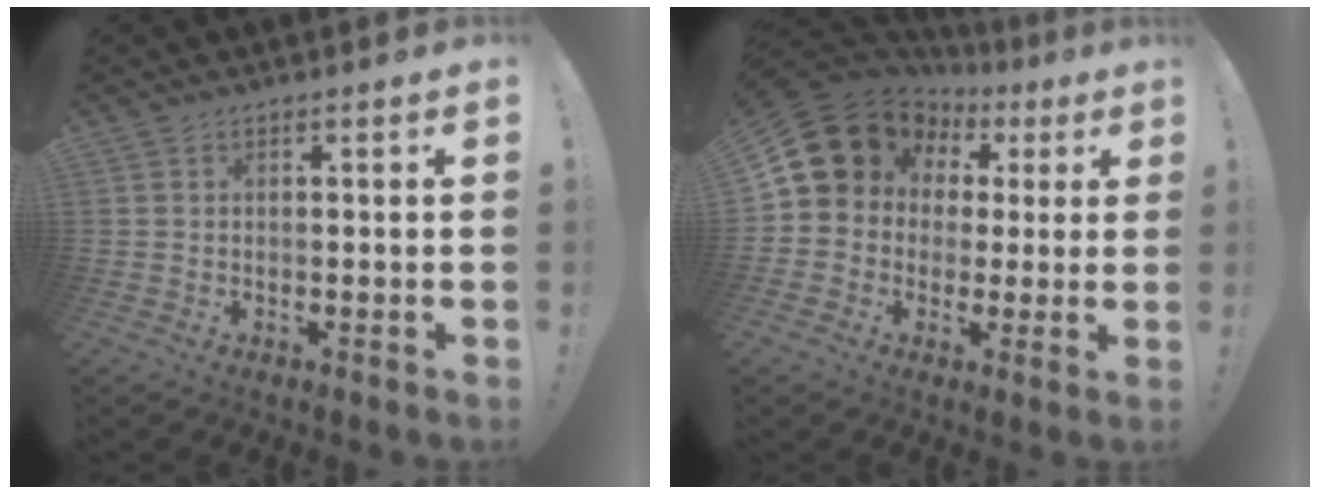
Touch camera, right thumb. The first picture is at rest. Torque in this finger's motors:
{"motor_torque": [0.15, 1.09, 0.87, -0.64, 0.35]}